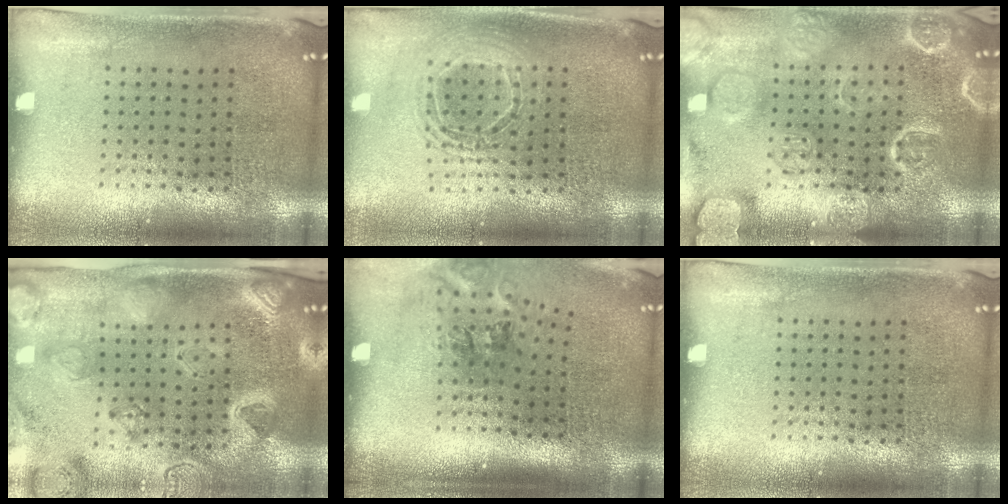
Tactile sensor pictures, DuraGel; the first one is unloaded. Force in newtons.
{"total": 1.5, "press": 1.3, "slide": 0.8}
{"total": 5.5, "press": 5.4, "slide": 0.8}
{"total": 3.0, "press": 3.0, "slide": 0.5}
{"total": 1.7, "press": 1.1, "slide": 1.2}
{"total": 0.0}